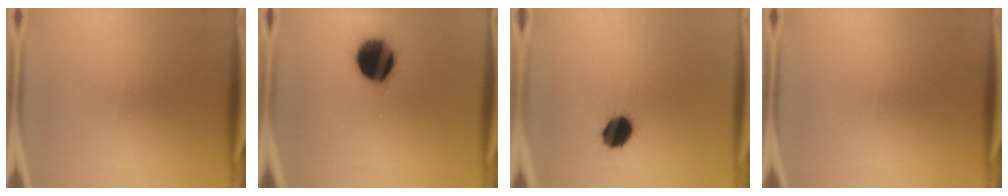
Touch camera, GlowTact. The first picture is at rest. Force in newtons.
{"total": 17.8}
{"total": 9.6}
{"total": 0.0}